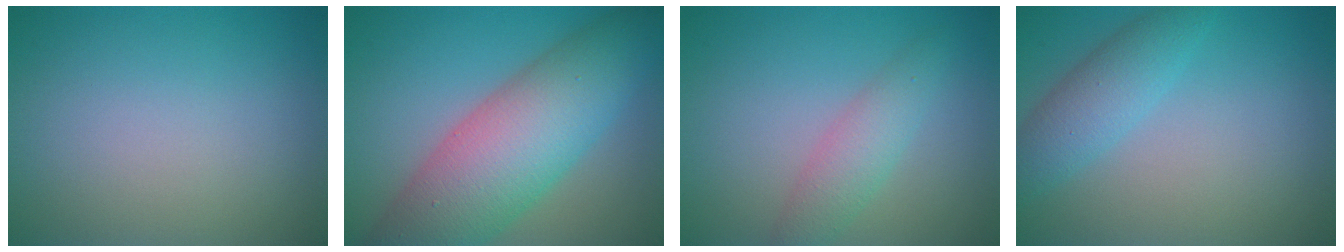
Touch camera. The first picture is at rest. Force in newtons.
{"total": 10.9, "press": 10.9, "slide": 0.3}
{"total": 2.8, "press": 2.8, "slide": 0.1}
{"total": 3.5, "press": 3.5, "slide": 0.2}